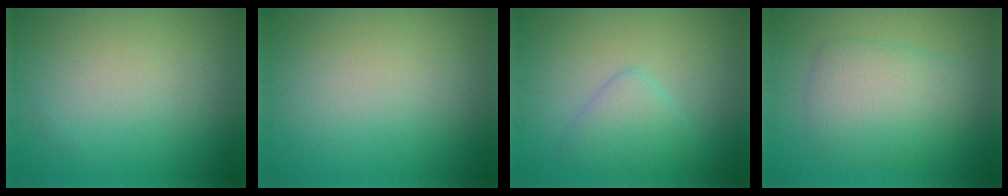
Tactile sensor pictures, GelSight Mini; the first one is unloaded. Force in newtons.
{"total": 0.0}
{"total": 3.0, "press": 3.0, "slide": 0.0}
{"total": 5.0, "press": 5.0, "slide": 0.2}